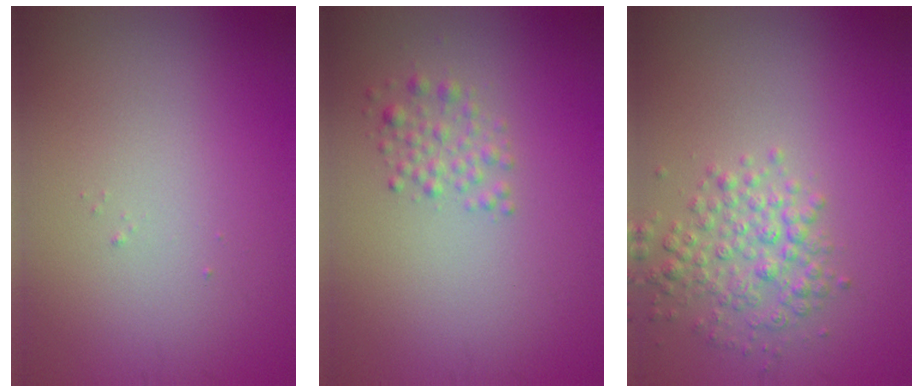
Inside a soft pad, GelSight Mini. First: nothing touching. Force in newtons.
{"total": 1.7, "press": 1.7, "slide": 0.0}
{"total": 3.3, "press": 3.3, "slide": 0.1}